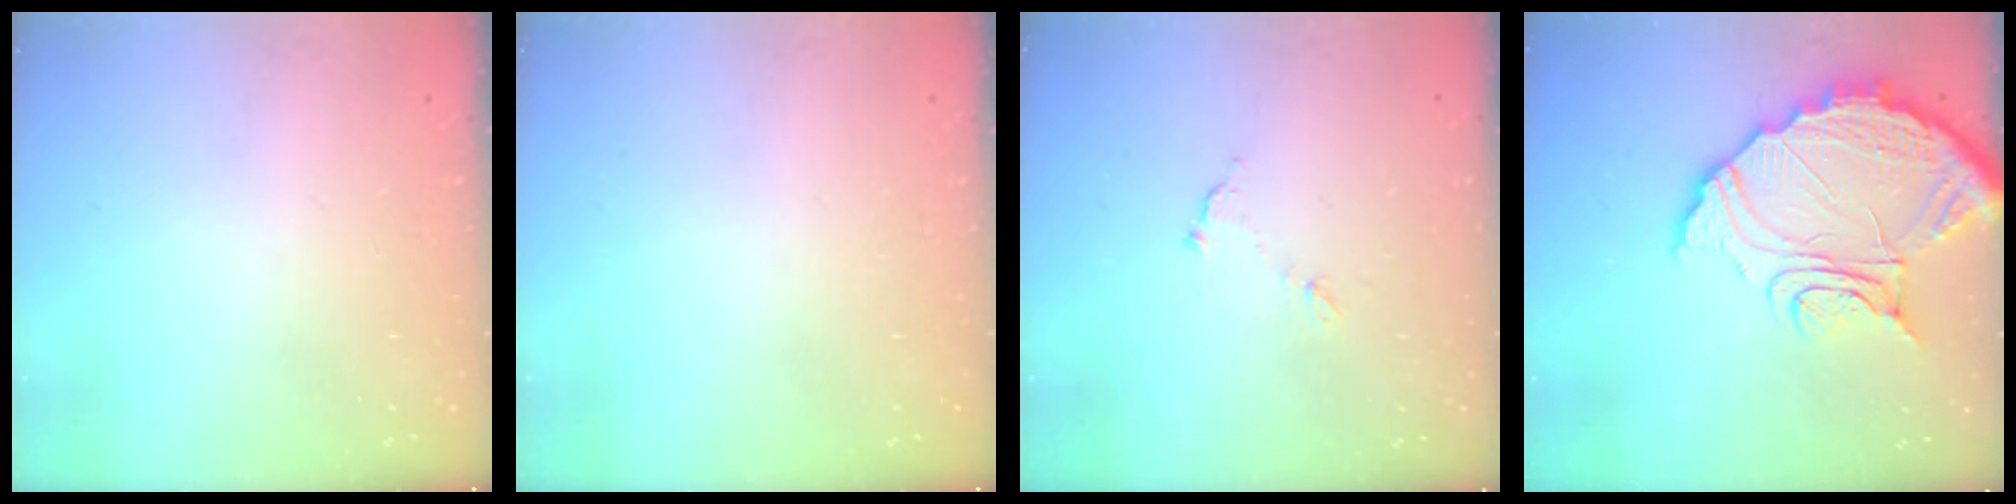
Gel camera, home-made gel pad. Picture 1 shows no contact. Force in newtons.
{"total": 0.0}
{"total": 6.1, "press": 6.1, "slide": 0.3}
{"total": 17.0, "press": 17.0, "slide": 1.7}